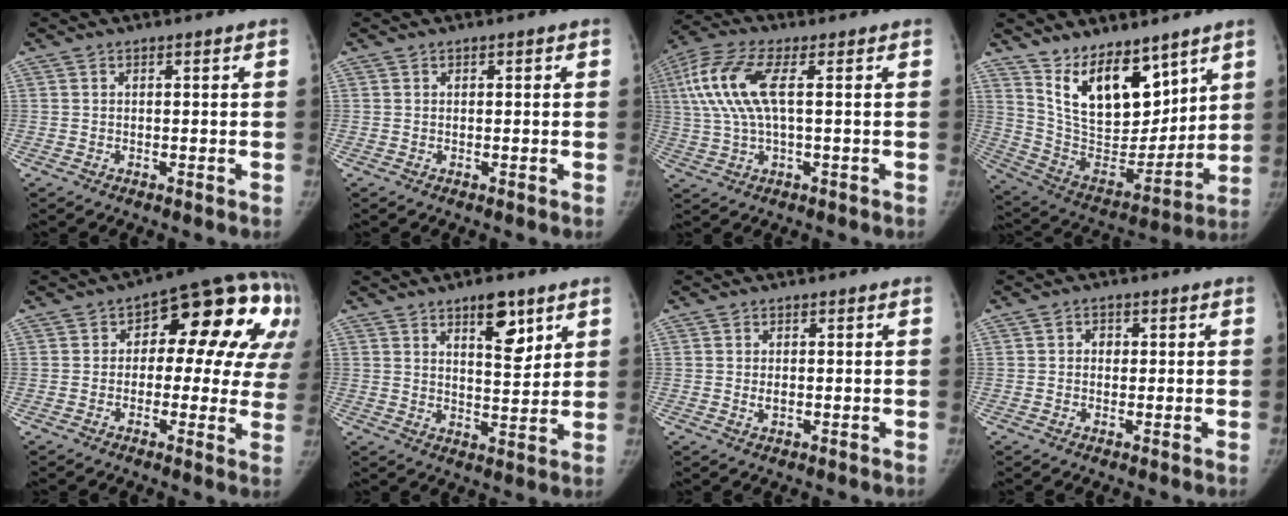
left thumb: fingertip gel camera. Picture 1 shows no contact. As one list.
[{"total": 0.5, "force": [0.2, 0.3, 0.3], "torque": [0.002, 0.001, 0.001]}, {"total": 11.2, "force": [2.1, 3.9, 10.3], "torque": [-0.261, 0.018, 0.038]}, {"total": 18.6, "force": [11.5, 9.2, 11.3], "torque": [-0.133, -0.080, 0.225]}, {"total": 19.5, "force": [5.6, 11.0, 15.1], "torque": [-0.119, 0.029, 0.060]}, {"total": 8.6, "force": [4.9, 3.4, 6.1], "torque": [-0.068, -0.032, 0.075]}, {"total": 1.3, "force": [0.0, 0.8, 1.0], "torque": [-0.012, -0.001, -0.001]}, {"total": 1.9, "force": [0.2, 1.7, 0.7], "torque": [0.001, 0.004, -0.002]}]